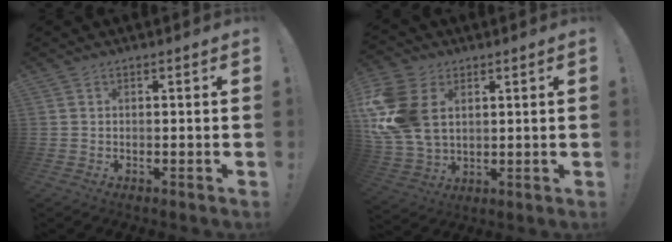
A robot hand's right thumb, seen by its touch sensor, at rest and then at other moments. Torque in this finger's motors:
{"motor_torque": [0.69, 0.81, 1.31, 0.23, 0.38]}